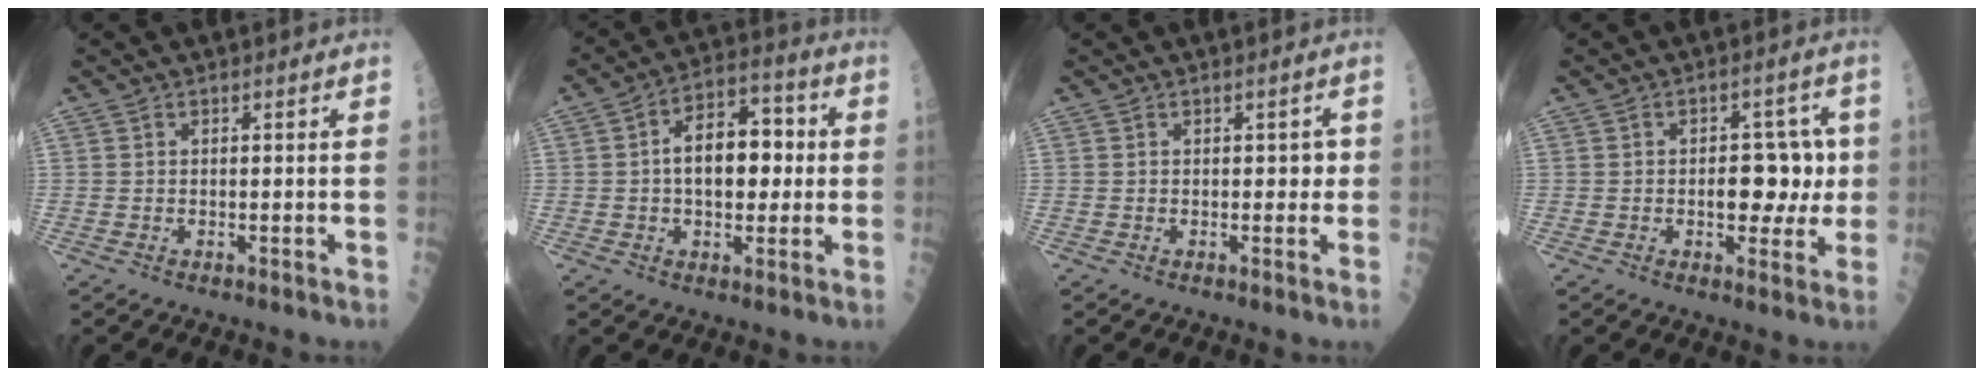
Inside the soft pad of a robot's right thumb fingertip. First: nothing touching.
{"total": 12.7, "force": [0.6, 7.4, 10.3], "torque": [-0.129, 0.027, 0.003]}
{"total": 2.2, "force": [0.0, 1.5, 1.6], "torque": [0.002, 0.004, -0.004]}
{"total": 8.3, "force": [-0.2, 5.1, 6.6], "torque": [-0.040, 0.017, -0.003]}